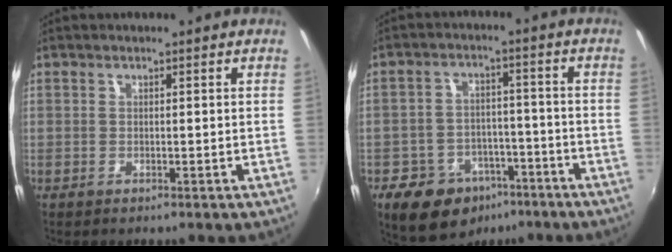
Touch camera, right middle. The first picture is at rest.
{"total": 12.4, "force": [-7.8, 8.5, 4.6], "torque": [-0.109, 0.017, -0.102]}